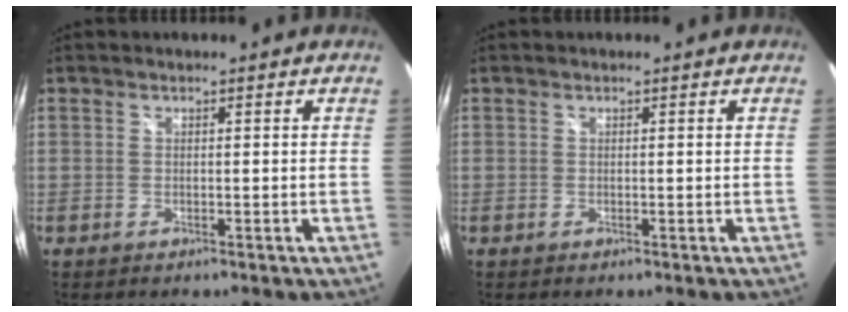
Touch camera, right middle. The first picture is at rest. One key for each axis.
{"total": 0.0}